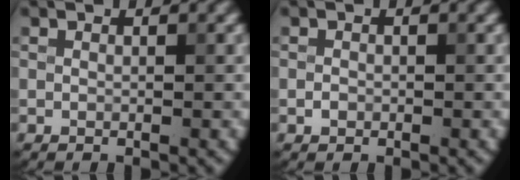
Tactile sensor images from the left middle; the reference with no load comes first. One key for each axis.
{"total": 0.7, "fx": -0.2, "fy": 0.6, "fz": 0.3, "tx": -0.002, "ty": -0.002, "tz": -0.006}